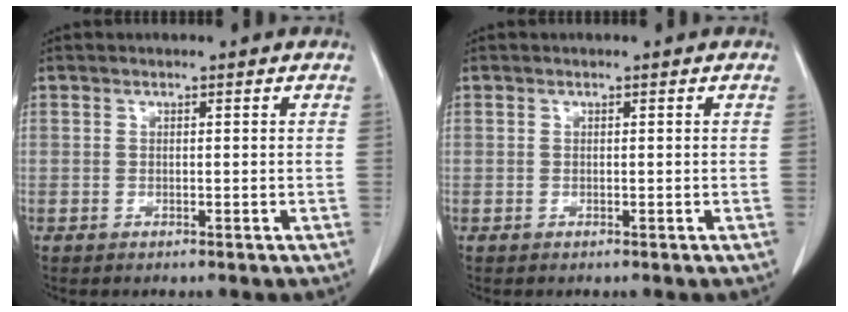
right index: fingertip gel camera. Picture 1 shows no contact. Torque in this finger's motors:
{"motor_torque": [0.00, 0.00, 0.00, 0.01]}